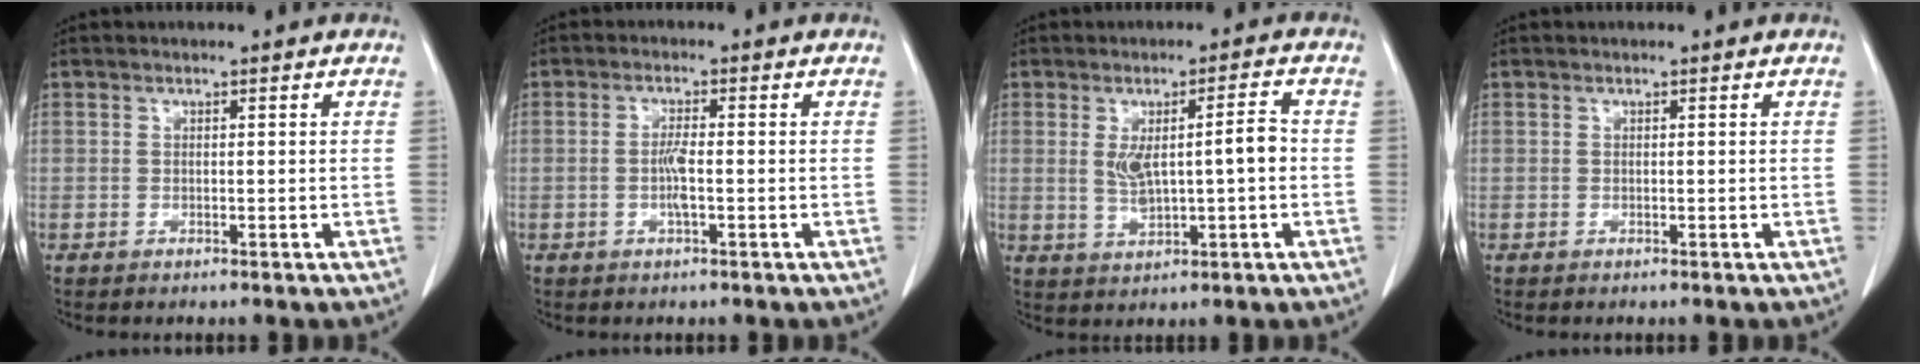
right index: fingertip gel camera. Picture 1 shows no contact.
{"total": 2.7, "force": [-0.7, 0.3, 2.6], "torque": [-0.055, 0.000, -0.014]}
{"total": 6.7, "force": [0.1, 1.5, 6.5], "torque": [-0.112, 0.014, 0.012]}
{"total": 0.0}